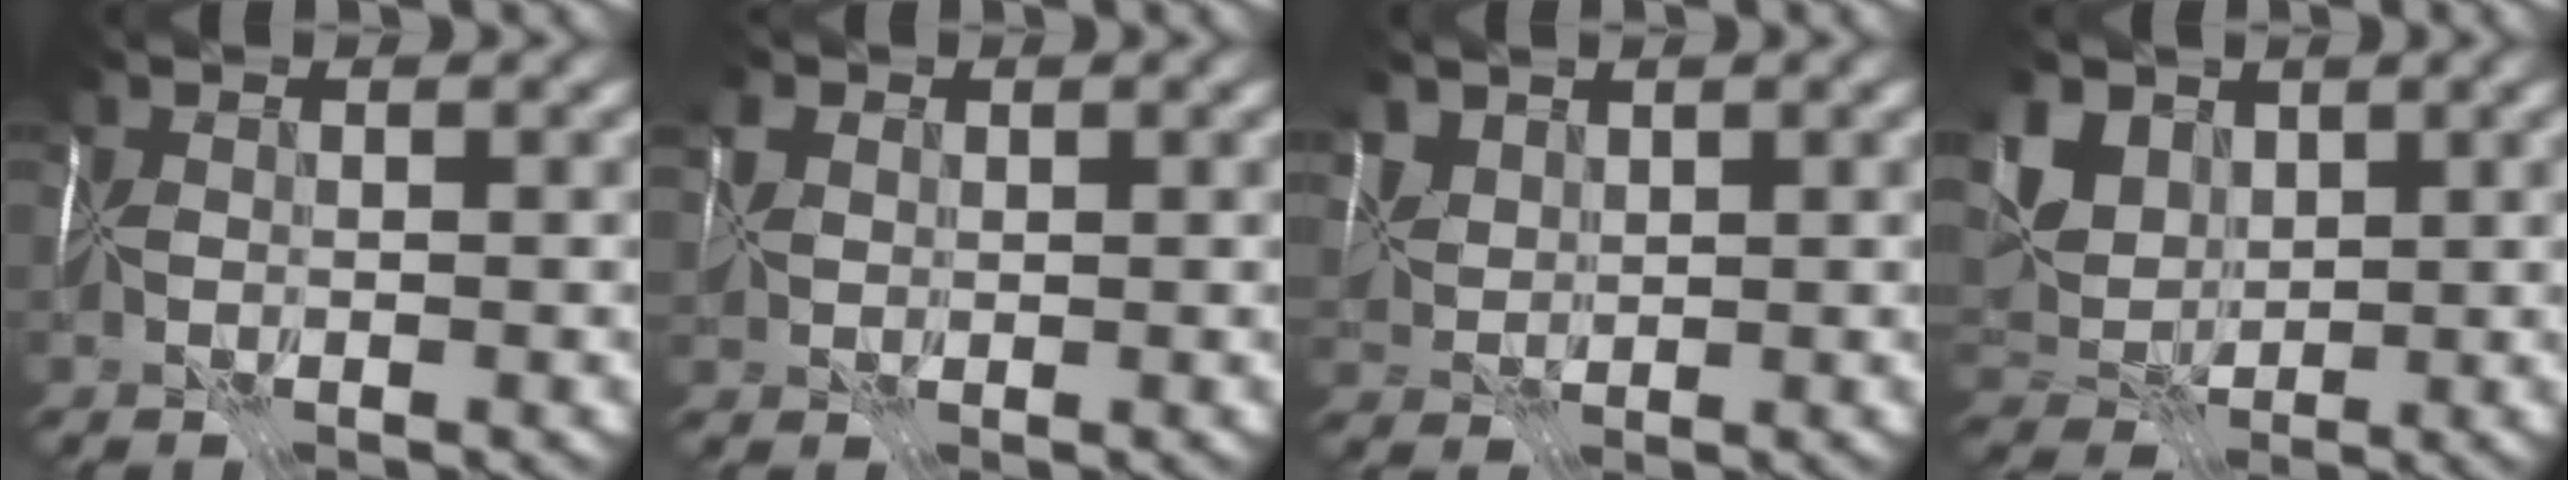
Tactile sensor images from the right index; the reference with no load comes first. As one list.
[{"total": 2.3, "force": [0.9, 1.7, 1.3], "torque": [-0.039, 0.007, 0.017]}, {"total": 2.3, "force": [2.0, 0.9, 0.7], "torque": [-0.018, 0.001, 0.040]}, {"total": 6.4, "force": [3.2, 4.3, 3.6], "torque": [-0.088, 0.015, 0.059]}]